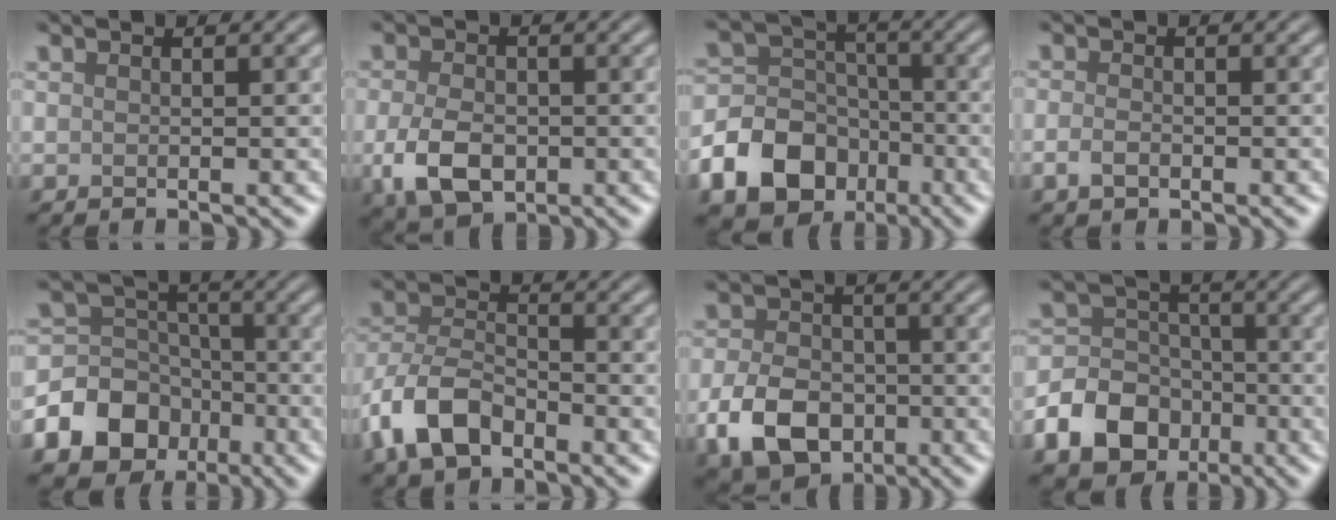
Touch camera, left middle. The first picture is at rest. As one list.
[{"total": 5.3, "force": [-1.5, 3.5, 3.7], "torque": [-0.082, -0.009, -0.029]}, {"total": 11.8, "force": [-5.4, 9.2, 5.0], "torque": [-0.104, -0.028, -0.121]}, {"total": 1.5, "force": [-0.6, 0.9, 0.9], "torque": [-0.019, 0.000, -0.015]}, {"total": 13.9, "force": [-6.4, 11.5, 4.3], "torque": [-0.099, -0.037, -0.126]}, {"total": 6.4, "force": [-3.6, 3.6, 3.8], "torque": [-0.078, 0.001, -0.081]}, {"total": 7.6, "force": [-2.8, 5.4, 4.5], "torque": [-0.098, -0.010, -0.061]}, {"total": 9.1, "force": [-4.1, 7.2, 3.7], "torque": [-0.058, -0.011, -0.103]}]